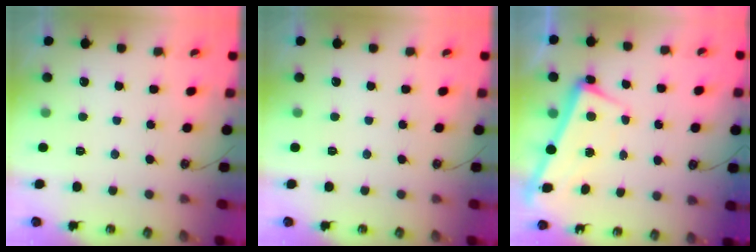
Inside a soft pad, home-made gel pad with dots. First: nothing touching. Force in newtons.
{"total": 0.0}
{"total": 2.4, "press": 2.2, "slide": 0.9}